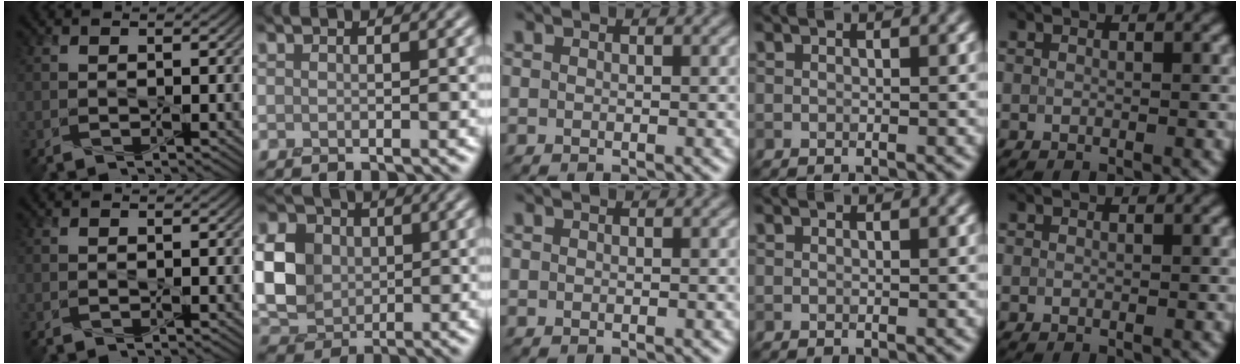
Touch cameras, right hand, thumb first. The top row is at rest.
{"index": {"total": 8.1, "force": [0.7, 6.5, 4.8], "torque": [-0.126, 0.009, 0.003]}}